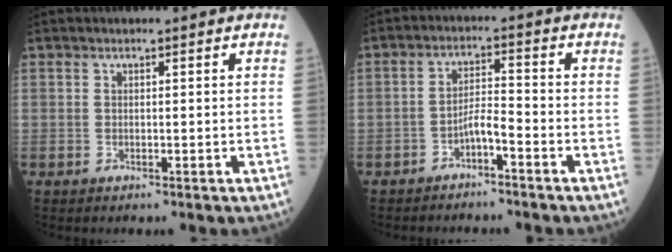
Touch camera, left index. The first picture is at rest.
{"total": 3.4, "force": [-2.4, 0.3, 2.5], "torque": [-0.045, 0.005, -0.045]}